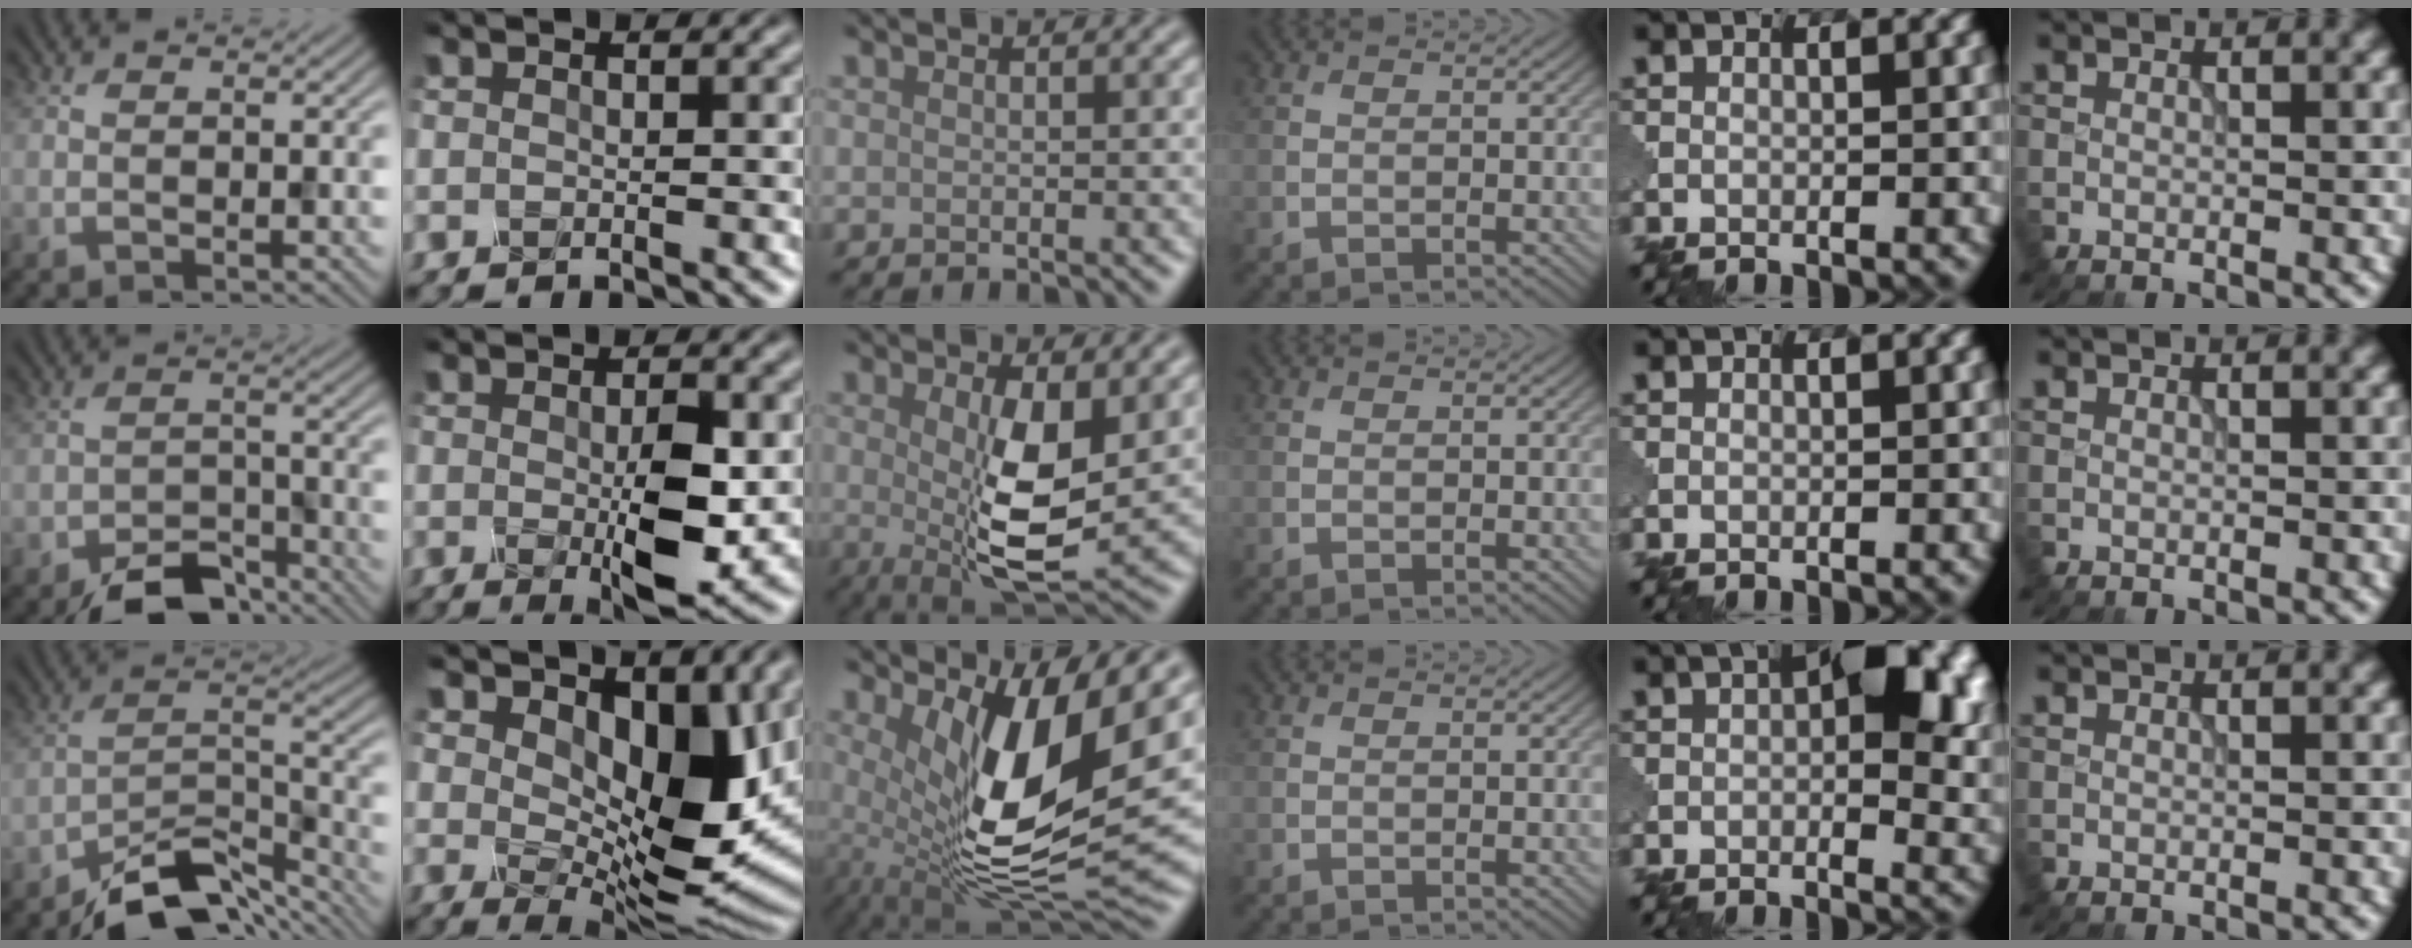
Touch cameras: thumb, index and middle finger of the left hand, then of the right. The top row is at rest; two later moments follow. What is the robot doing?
{"motion": "press", "object": "mechanical pencil"}